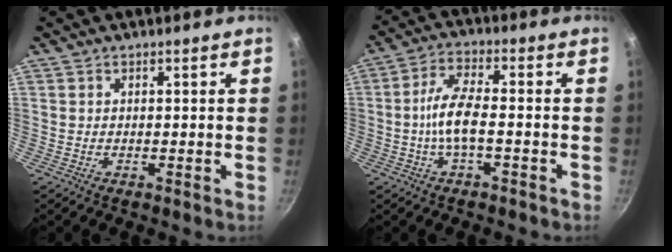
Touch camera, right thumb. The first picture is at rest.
{"total": 7.7, "force": [-1.3, 3.1, 6.9], "torque": [-0.147, 0.025, -0.028]}